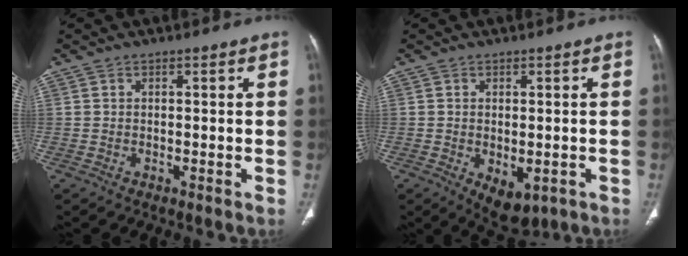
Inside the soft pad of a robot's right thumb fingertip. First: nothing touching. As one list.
[{"total": 6.1, "force": [-1.8, 3.5, 4.6], "torque": [-0.058, -0.005, -0.008]}]